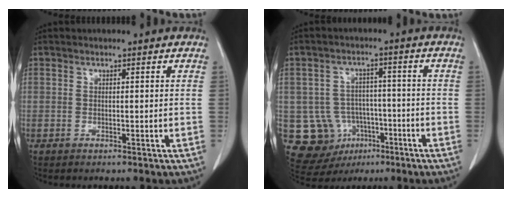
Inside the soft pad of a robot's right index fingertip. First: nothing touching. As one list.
[{"total": 10.7, "force": [-3.6, 9.7, 2.9], "torque": [-0.063, 0.024, -0.038]}]